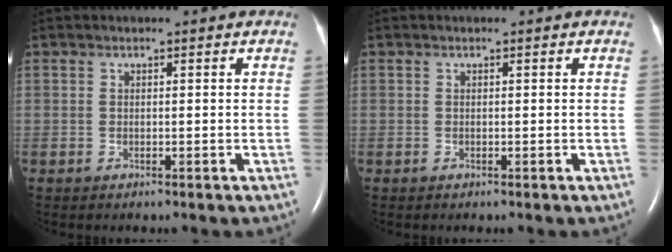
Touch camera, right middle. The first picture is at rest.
{"total": 0.0}